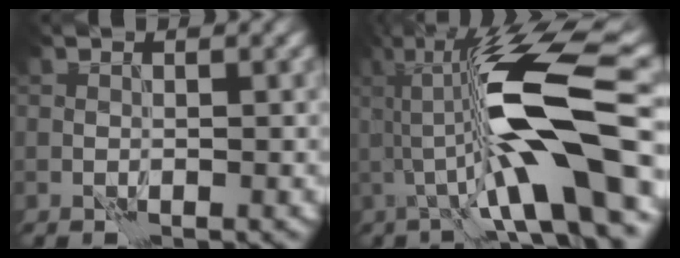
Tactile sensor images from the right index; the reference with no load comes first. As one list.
[{"total": 12.9, "force": [0.7, 2.3, 12.7], "torque": [-0.207, 0.013, 0.012]}]